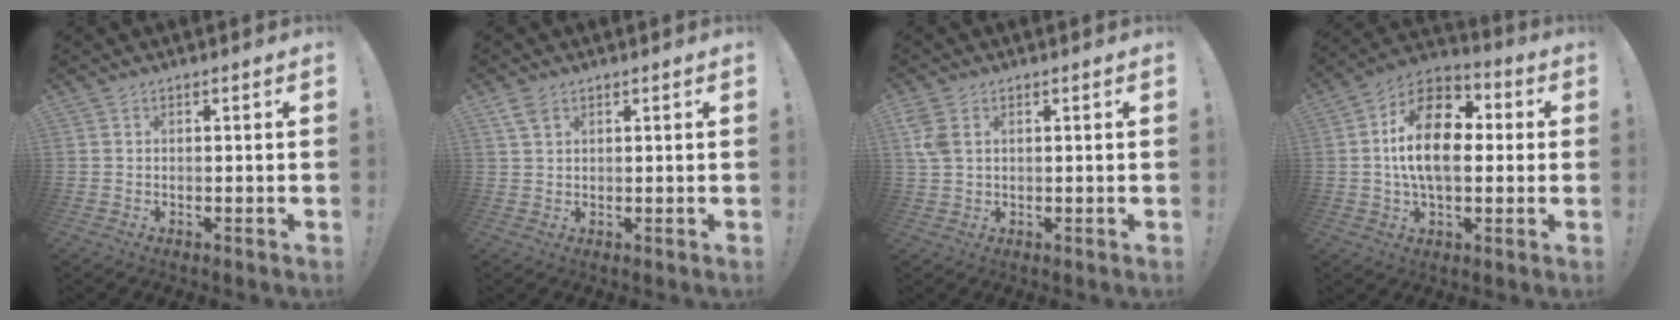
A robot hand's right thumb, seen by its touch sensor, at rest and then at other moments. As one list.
[{"total": 3.5, "force": [2.2, 1.9, 1.9], "torque": [-0.034, -0.004, 0.042]}, {"total": 4.9, "force": [1.9, 3.2, 3.2], "torque": [-0.072, -0.004, 0.036]}, {"total": 18.3, "force": [1.8, 10.6, 14.8], "torque": [-0.258, 0.012, 0.030]}]